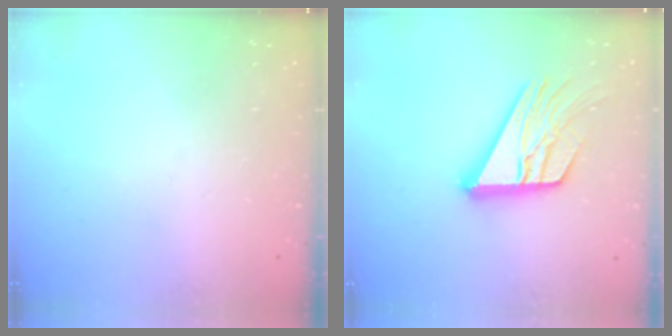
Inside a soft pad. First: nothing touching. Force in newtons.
{"total": 17.5, "press": 17.4, "slide": 1.7}